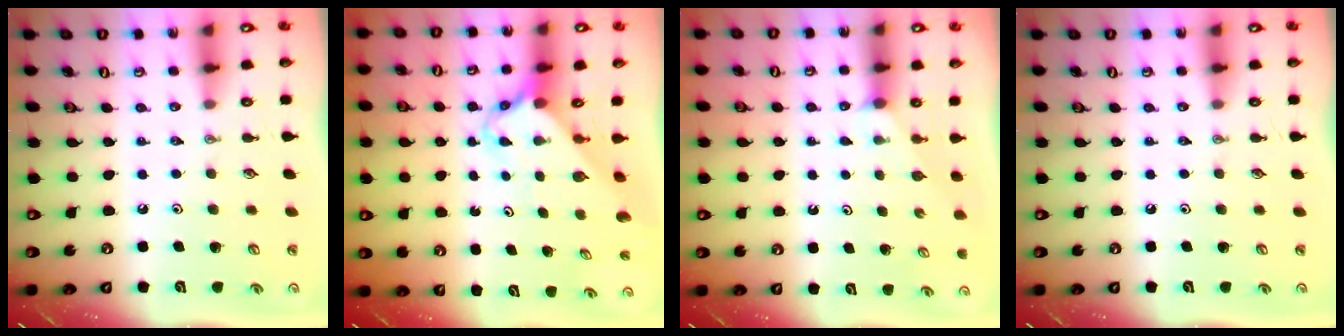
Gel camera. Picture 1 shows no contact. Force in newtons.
{"total": 2.6, "press": 2.6, "slide": 0.2}
{"total": 1.8, "press": 1.8, "slide": 0.2}
{"total": 0.0}